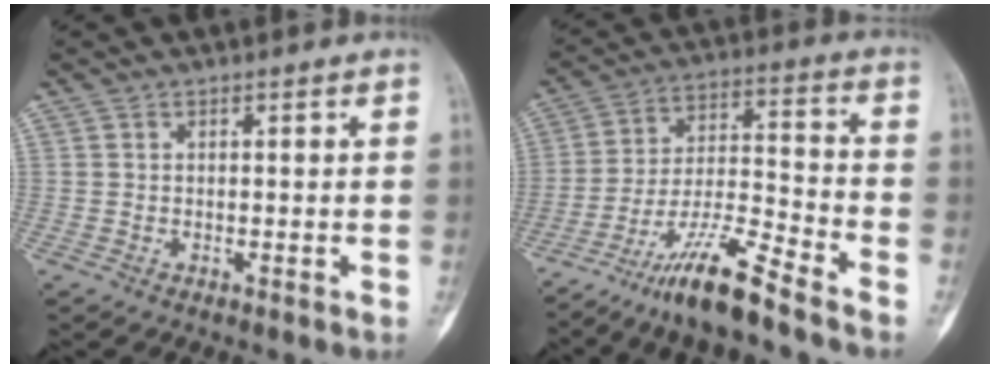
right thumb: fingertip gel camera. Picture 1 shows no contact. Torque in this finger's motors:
{"motor_torque": [2.27, 0.13, 0.52, -1.24, 0.37]}